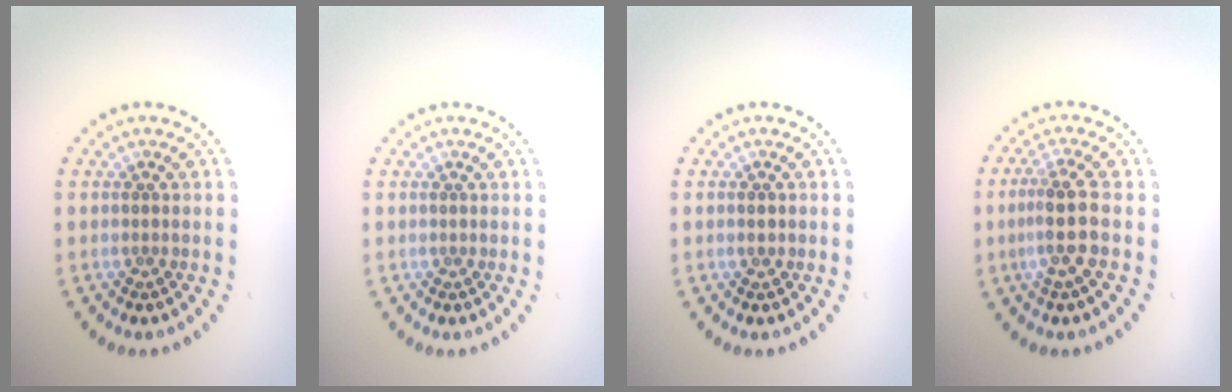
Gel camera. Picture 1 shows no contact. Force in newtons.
{"total": 0.0}
{"total": 0.9, "press": 0.9, "slide": 0.1}
{"total": 3.1, "press": 2.5, "slide": 1.9}